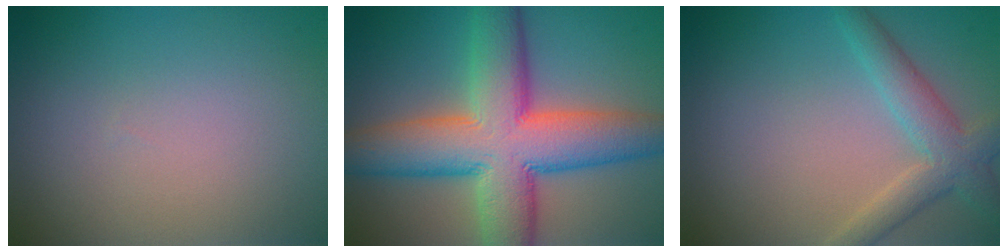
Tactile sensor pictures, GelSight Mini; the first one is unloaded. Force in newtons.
{"total": 12.3, "press": 12.3, "slide": 0.6}
{"total": 3.8, "press": 3.8, "slide": 0.3}